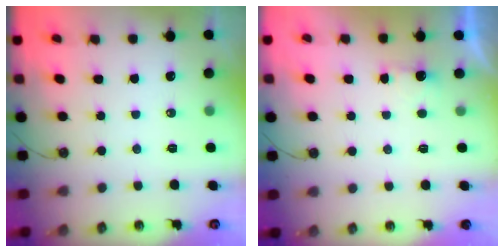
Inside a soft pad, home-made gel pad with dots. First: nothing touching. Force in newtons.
{"total": 1.3, "press": 1.1, "slide": 0.8}